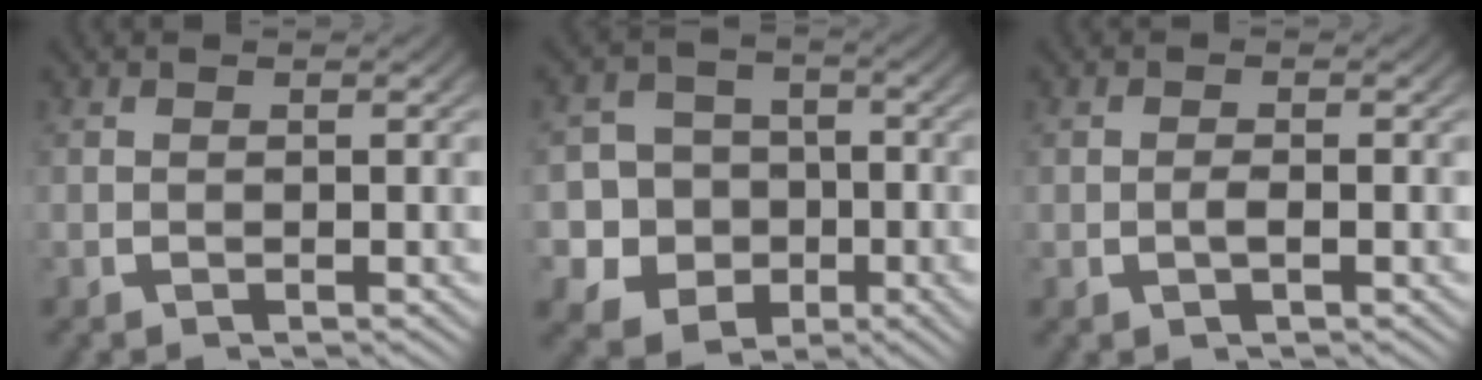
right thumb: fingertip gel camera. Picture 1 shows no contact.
{"total": 12.8, "force": [-4.3, 11.1, 4.7], "torque": [-0.093, -0.050, -0.067]}
{"total": 1.1, "force": [-0.2, 0.5, 1.0], "torque": [-0.020, 0.001, -0.001]}